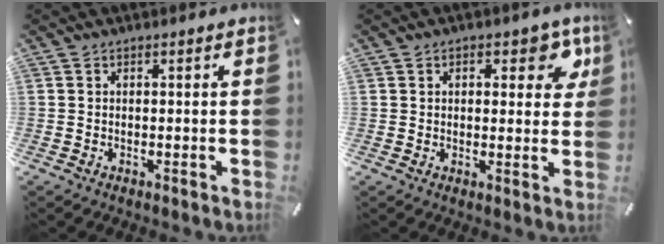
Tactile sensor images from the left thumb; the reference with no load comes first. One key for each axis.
{"total": 7.0, "fx": 3.1, "fy": 4.1, "fz": 4.7, "tx": -0.044, "ty": -0.007, "tz": 0.045}